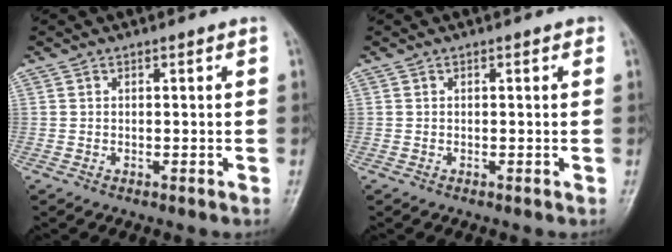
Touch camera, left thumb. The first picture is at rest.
{"total": 0.5, "force": [0.3, 0.3, 0.3], "torque": [0.002, -0.001, -0.003]}